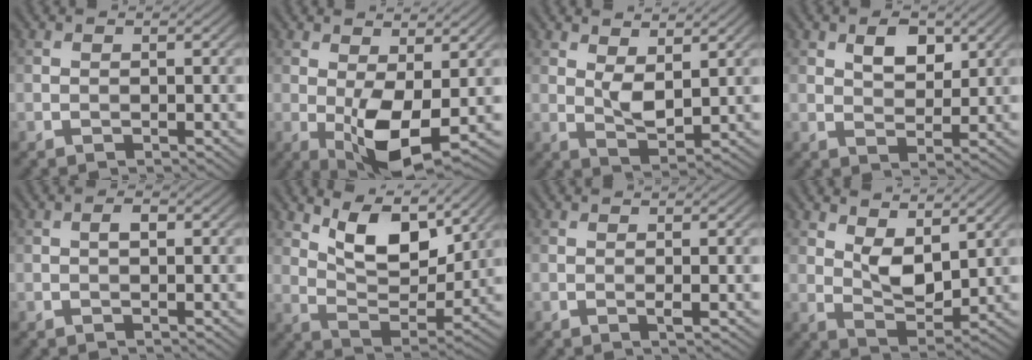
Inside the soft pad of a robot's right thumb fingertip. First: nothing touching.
{"total": 7.4, "force": [-0.7, 3.1, 6.7], "torque": [-0.129, -0.006, -0.007]}
{"total": 3.8, "force": [1.7, 1.7, 2.9], "torque": [-0.064, -0.007, 0.036]}
{"total": 4.4, "force": [2.1, 2.5, 2.9], "torque": [-0.050, -0.003, 0.038]}
{"total": 1.2, "force": [0.2, 0.5, 1.1], "torque": [-0.018, 0.001, 0.001]}
{"total": 9.7, "force": [5.5, 4.4, 6.7], "torque": [-0.131, -0.012, 0.103]}
{"total": 1.0, "force": [-0.1, 0.0, 1.0], "torque": [-0.023, -0.001, -0.003]}
{"total": 5.8, "force": [2.9, 2.9, 4.1], "torque": [-0.082, -0.009, 0.051]}